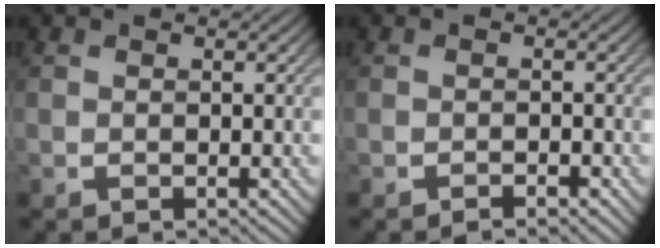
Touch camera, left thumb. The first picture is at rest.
{"total": 1.4, "force": [-1.0, 0.3, 0.9], "torque": [-0.011, 0.001, -0.016]}